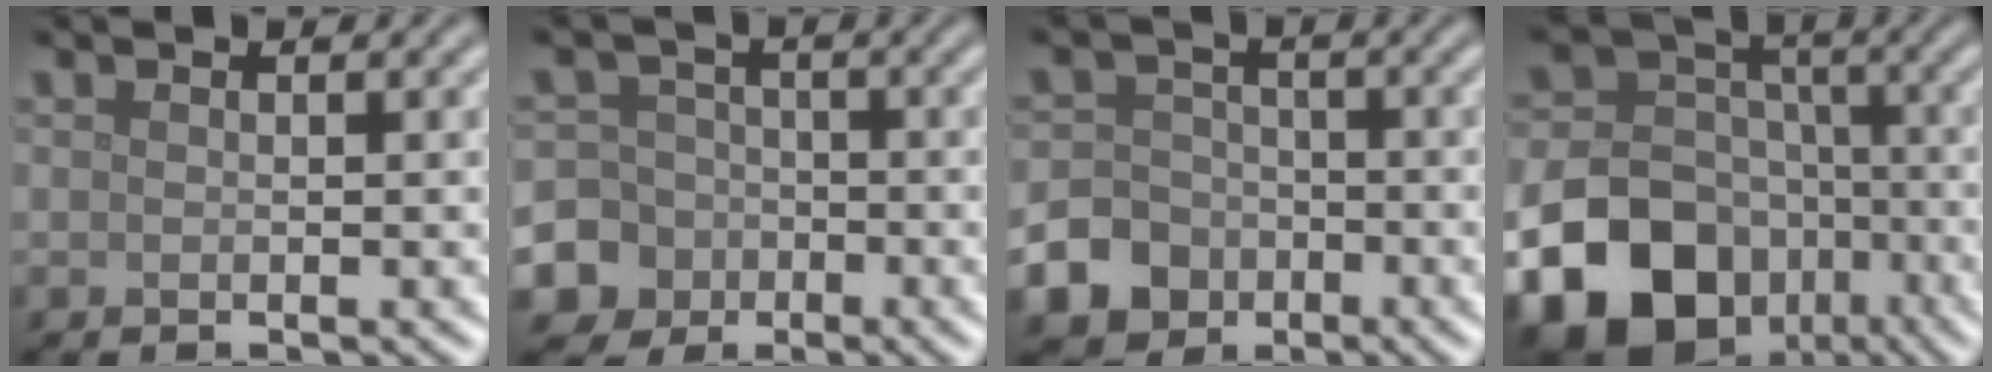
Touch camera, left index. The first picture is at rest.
{"total": 9.1, "force": [-3.7, 8.2, 1.2], "torque": [-0.026, -0.020, -0.092]}
{"total": 10.7, "force": [-5.4, 8.9, 2.2], "torque": [-0.048, -0.044, -0.115]}
{"total": 19.2, "force": [-9.6, 14.8, 7.6], "torque": [-0.150, -0.065, -0.180]}